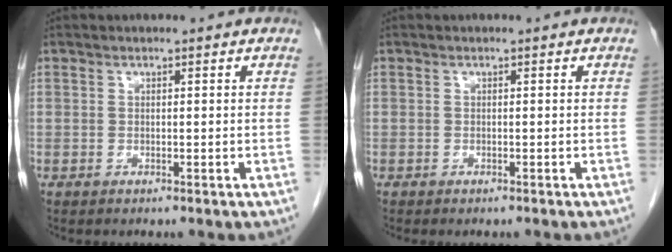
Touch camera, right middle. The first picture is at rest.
{"total": 1.1, "force": [-1.0, 0.2, 0.4], "torque": [-0.012, -0.004, -0.013]}